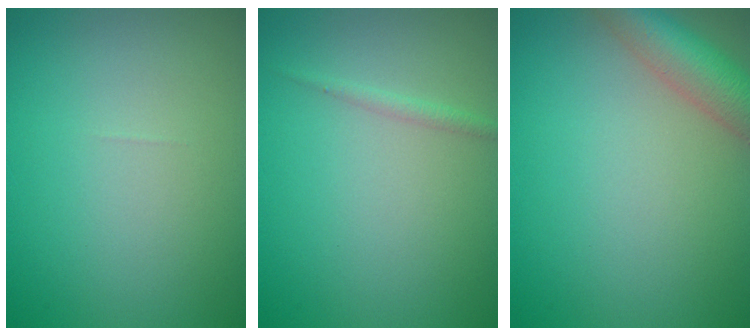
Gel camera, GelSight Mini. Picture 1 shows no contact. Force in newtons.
{"total": 0.9, "press": 0.9, "slide": 0.1}
{"total": 5.0, "press": 5.0, "slide": 0.3}